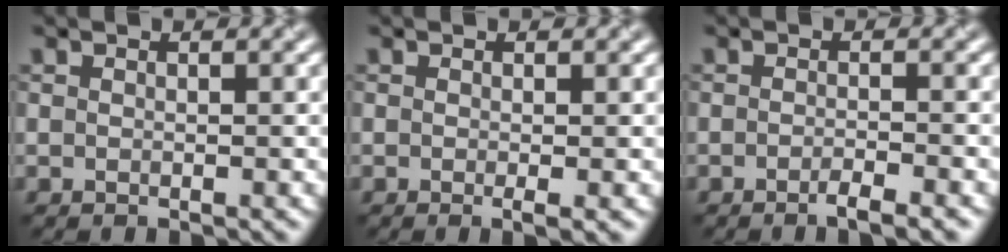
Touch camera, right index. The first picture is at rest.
{"total": 1.0, "force": [-0.2, 0.1, 0.9], "torque": [-0.016, -0.004, -0.002]}
{"total": 2.3, "force": [-1.4, 0.6, 1.7], "torque": [-0.019, -0.001, -0.026]}